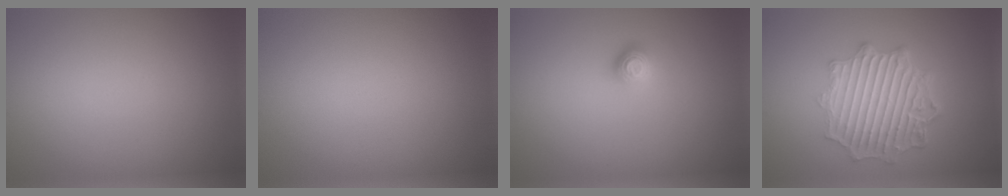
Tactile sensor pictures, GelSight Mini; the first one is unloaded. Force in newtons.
{"total": 0.0}
{"total": 1.1, "press": 1.0, "slide": 0.5}
{"total": 7.0, "press": 5.3, "slide": 4.5}